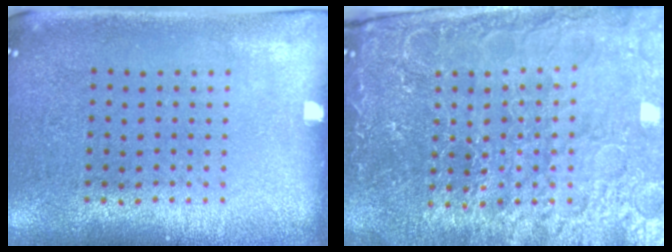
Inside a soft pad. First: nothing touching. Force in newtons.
{"total": 5.1, "press": 4.7, "slide": 1.9}